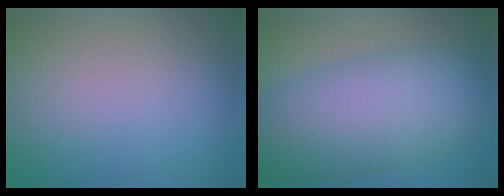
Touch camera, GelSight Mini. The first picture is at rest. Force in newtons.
{"total": 9.6, "press": 9.6, "slide": 0.4}